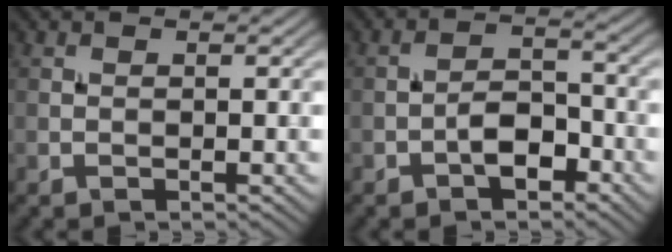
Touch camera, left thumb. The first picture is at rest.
{"total": 4.4, "force": [-2.4, 2.2, 2.9], "torque": [-0.043, 0.011, -0.049]}